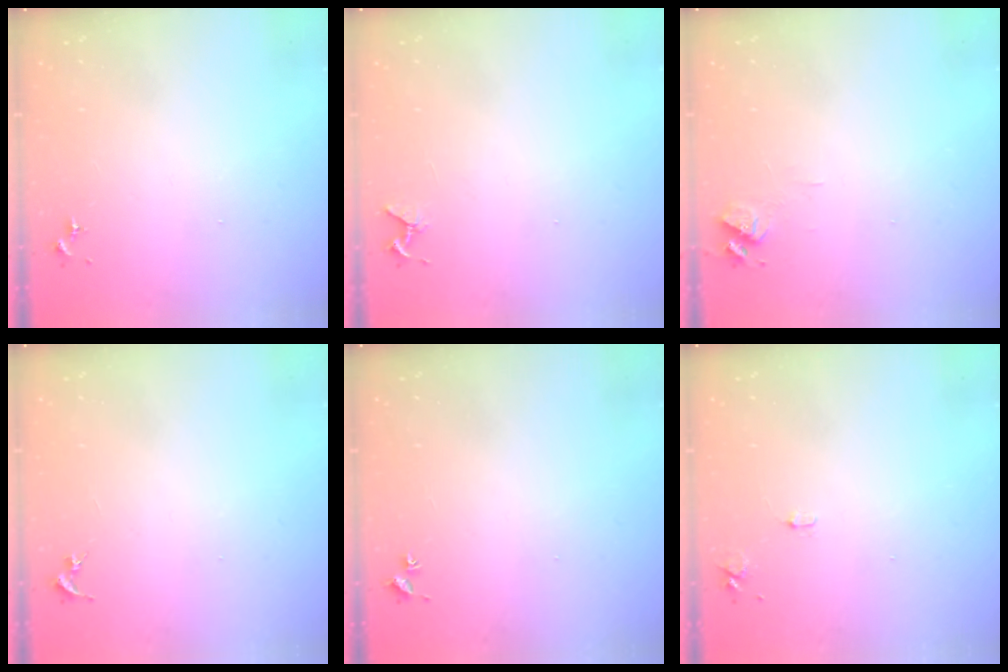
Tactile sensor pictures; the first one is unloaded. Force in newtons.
{"total": 4.2, "press": 4.2, "slide": 0.4}
{"total": 6.4, "press": 6.4, "slide": 0.8}
{"total": 0.0}
{"total": 1.8, "press": 1.8, "slide": 0.2}
{"total": 5.2, "press": 5.1, "slide": 0.8}